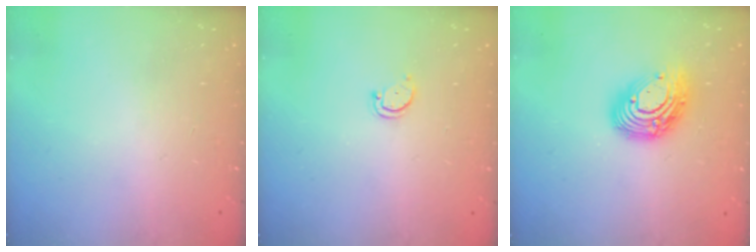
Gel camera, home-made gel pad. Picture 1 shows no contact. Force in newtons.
{"total": 2.3, "press": 2.3, "slide": 0.4}
{"total": 13.4, "press": 13.3, "slide": 1.4}